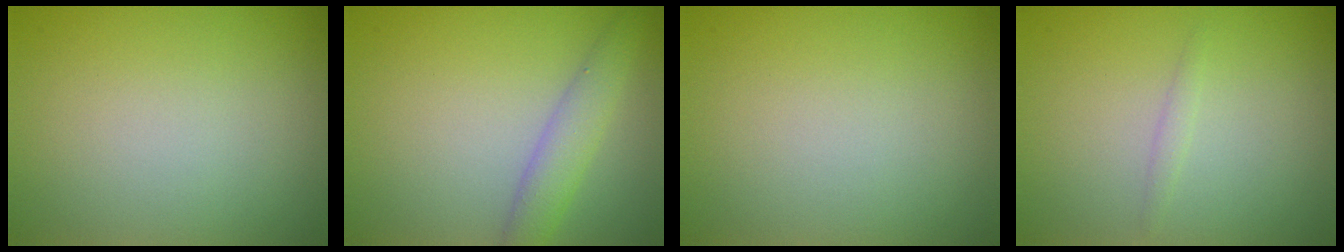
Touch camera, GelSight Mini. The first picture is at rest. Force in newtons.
{"total": 2.7, "press": 2.7, "slide": 0.2}
{"total": 0.0}
{"total": 0.6, "press": 0.6, "slide": 0.0}